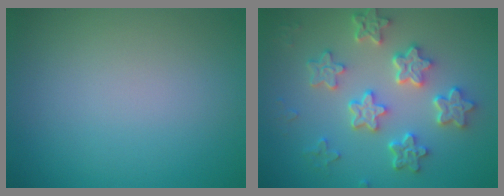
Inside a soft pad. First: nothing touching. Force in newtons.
{"total": 5.8, "press": 4.7, "slide": 3.4}